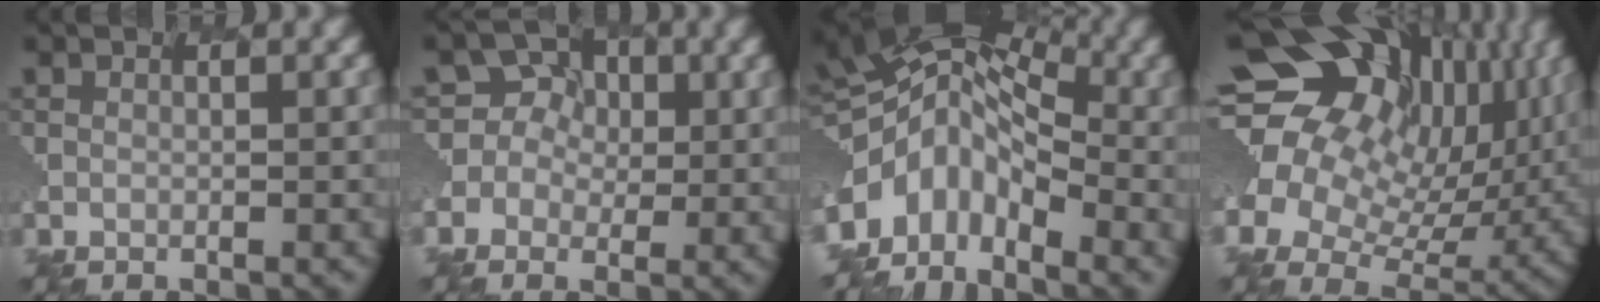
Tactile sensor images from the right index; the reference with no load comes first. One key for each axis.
{"total": 4.6, "fx": -0.1, "fy": 4.6, "fz": 0.2, "tx": -0.007, "ty": 0.025, "tz": -0.038}
{"total": 6.1, "fx": -2.9, "fy": 3.8, "fz": 3.8, "tx": -0.077, "ty": 0.006, "tz": -0.078}
{"total": 15.9, "fx": 7.3, "fy": 11.0, "fz": 8.9, "tx": -0.186, "ty": 0.022, "tz": 0.119}